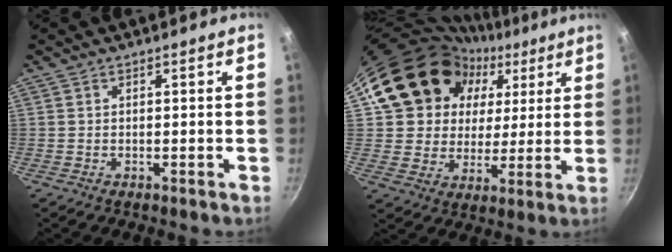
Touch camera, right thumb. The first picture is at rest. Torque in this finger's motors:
{"motor_torque": [0.66, 4.34, 0.37, 0.16, 0.44]}